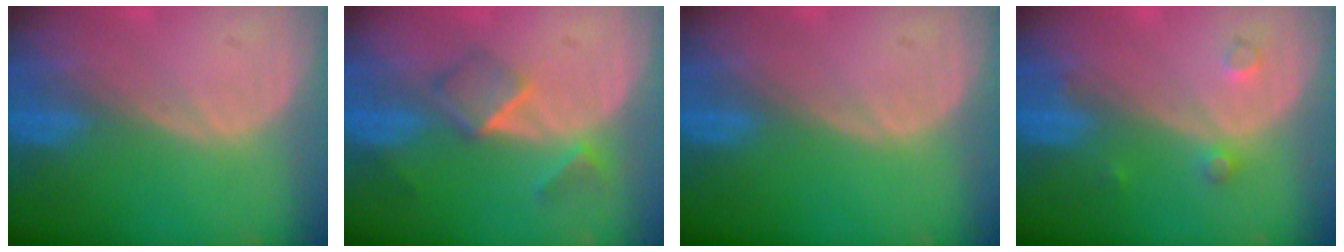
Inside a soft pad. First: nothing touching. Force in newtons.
{"total": 5.3, "press": 4.5, "slide": 2.8}
{"total": 0.0}
{"total": 2.0, "press": 2.0, "slide": 0.2}